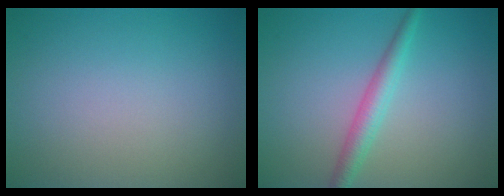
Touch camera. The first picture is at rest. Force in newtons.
{"total": 2.5, "press": 2.5, "slide": 0.1}